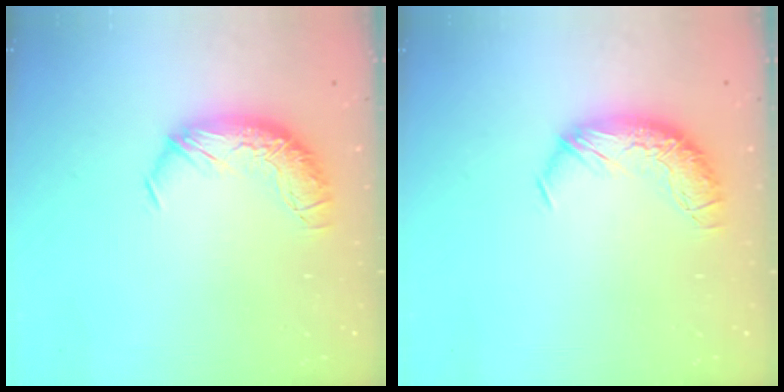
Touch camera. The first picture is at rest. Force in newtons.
{"total": 0.0}